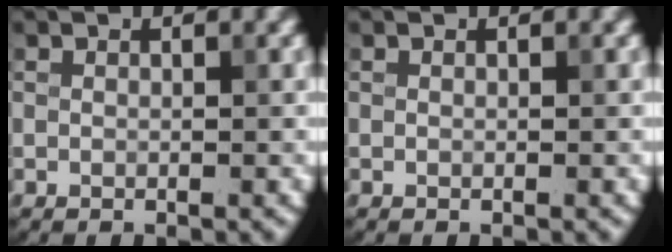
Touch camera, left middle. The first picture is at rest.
{"total": 0.0}